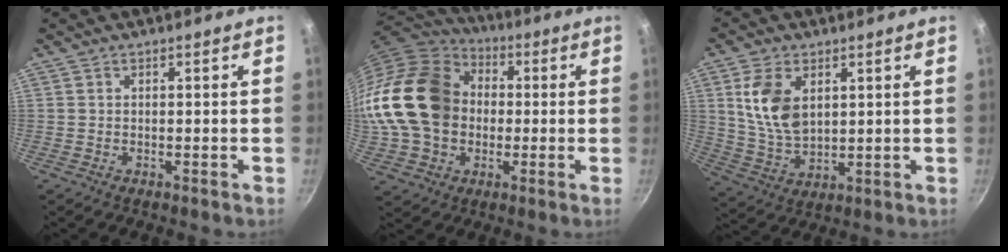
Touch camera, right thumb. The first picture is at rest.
{"total": 23.6, "force": [0.4, 18.4, 14.8], "torque": [-0.272, 0.042, 0.008]}
{"total": 11.0, "force": [3.3, 6.7, 8.0], "torque": [-0.144, -0.024, 0.073]}